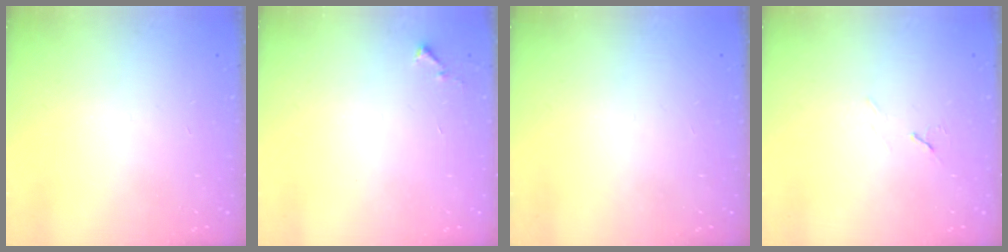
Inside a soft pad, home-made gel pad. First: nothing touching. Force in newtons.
{"total": 5.8, "press": 5.8, "slide": 0.4}
{"total": 1.6, "press": 1.6, "slide": 0.1}
{"total": 6.0, "press": 5.3, "slide": 2.8}